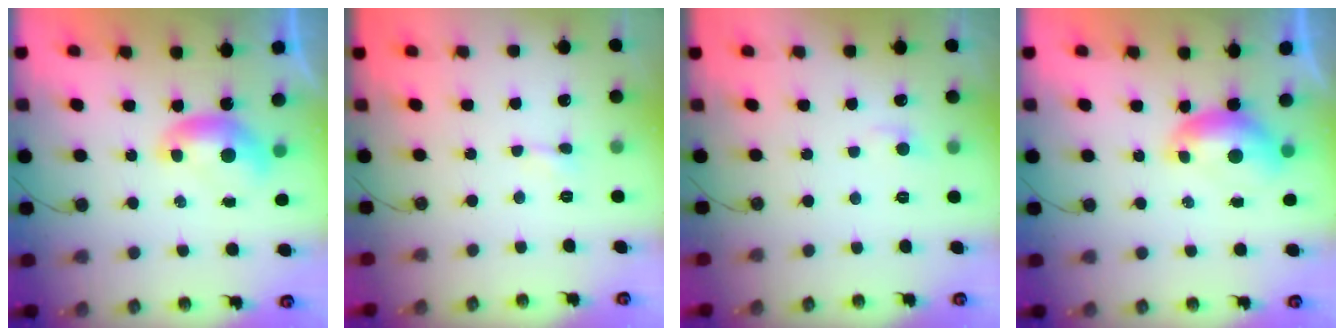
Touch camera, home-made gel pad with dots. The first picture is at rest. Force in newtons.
{"total": 0.8, "press": 0.8, "slide": 0.3}
{"total": 0.7, "press": 0.2, "slide": 0.7}
{"total": 0.0}